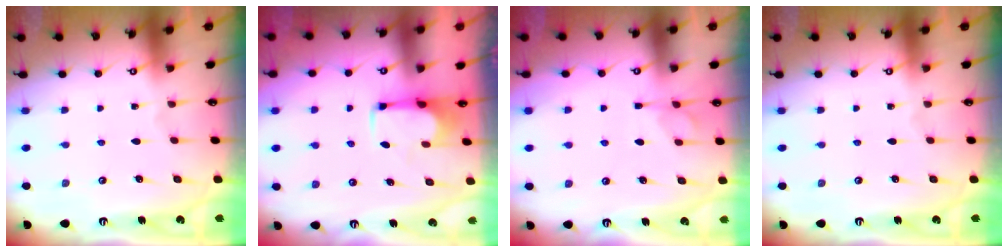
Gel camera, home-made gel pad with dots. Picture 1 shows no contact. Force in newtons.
{"total": 2.4, "press": 2.2, "slide": 1.1}
{"total": 1.3, "press": 0.7, "slide": 1.2}
{"total": 0.0}